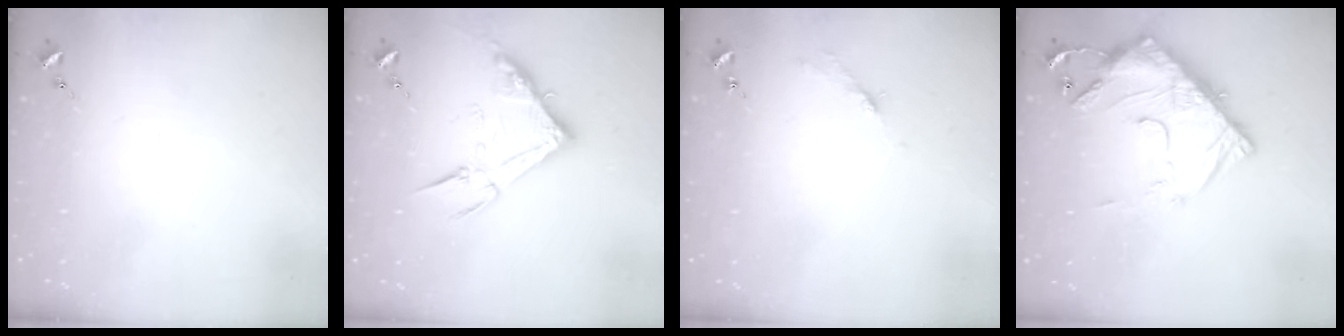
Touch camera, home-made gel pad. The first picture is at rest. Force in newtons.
{"total": 13.8, "press": 13.8, "slide": 0.8}
{"total": 2.7, "press": 2.7, "slide": 0.4}
{"total": 16.8, "press": 16.7, "slide": 1.2}